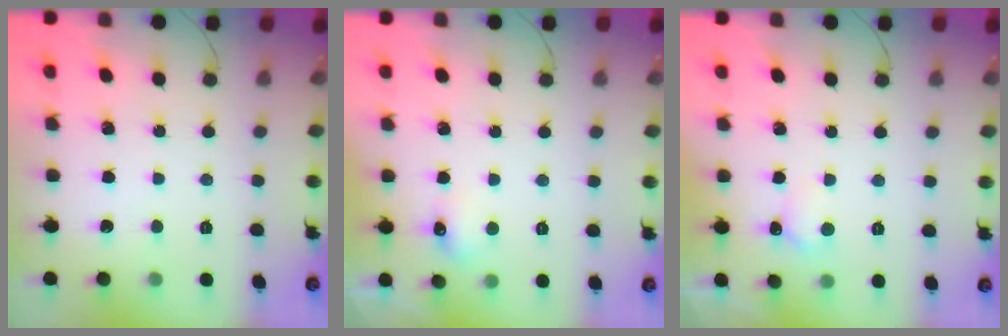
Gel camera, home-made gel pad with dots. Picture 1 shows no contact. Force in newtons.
{"total": 6.1, "press": 5.8, "slide": 1.9}
{"total": 5.7, "press": 5.5, "slide": 1.7}